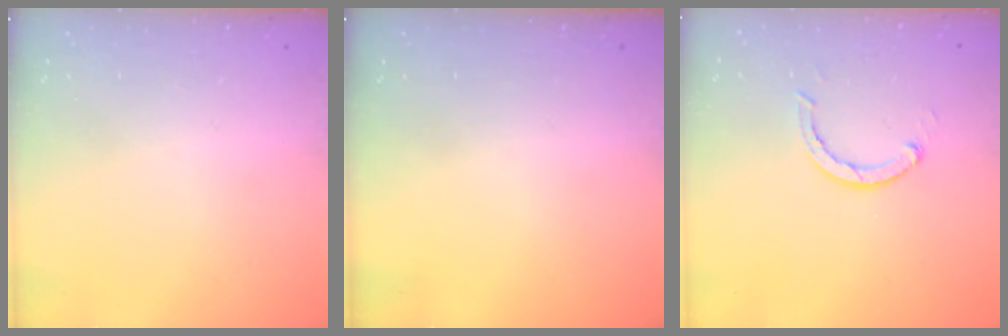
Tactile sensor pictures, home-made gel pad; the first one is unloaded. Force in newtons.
{"total": 0.0}
{"total": 2.9, "press": 2.9, "slide": 0.5}